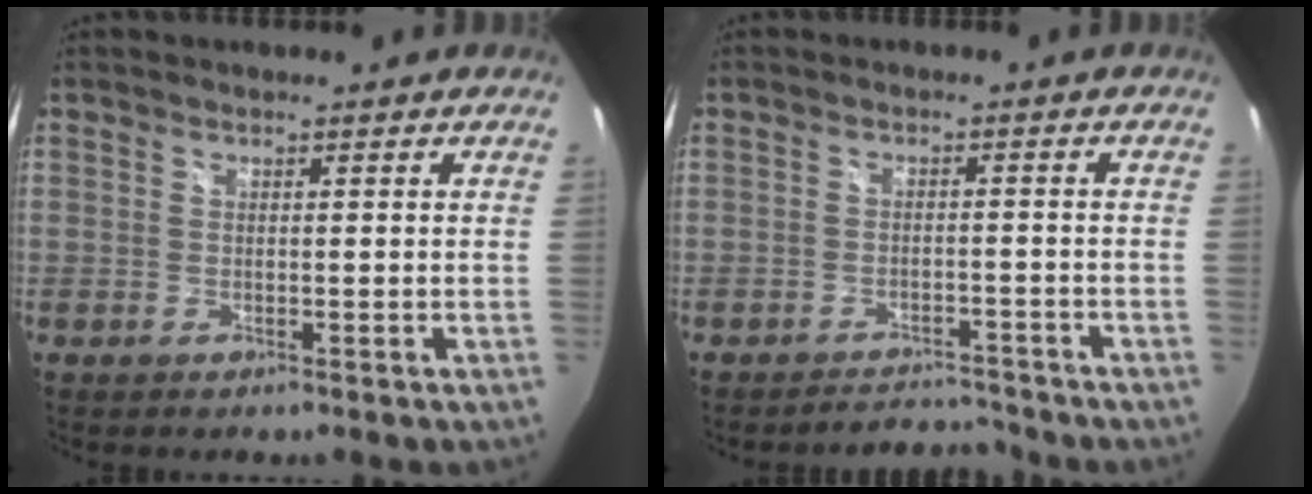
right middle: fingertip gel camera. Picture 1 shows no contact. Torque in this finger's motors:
{"motor_torque": [0.39, -0.52, -0.01, 0.02]}